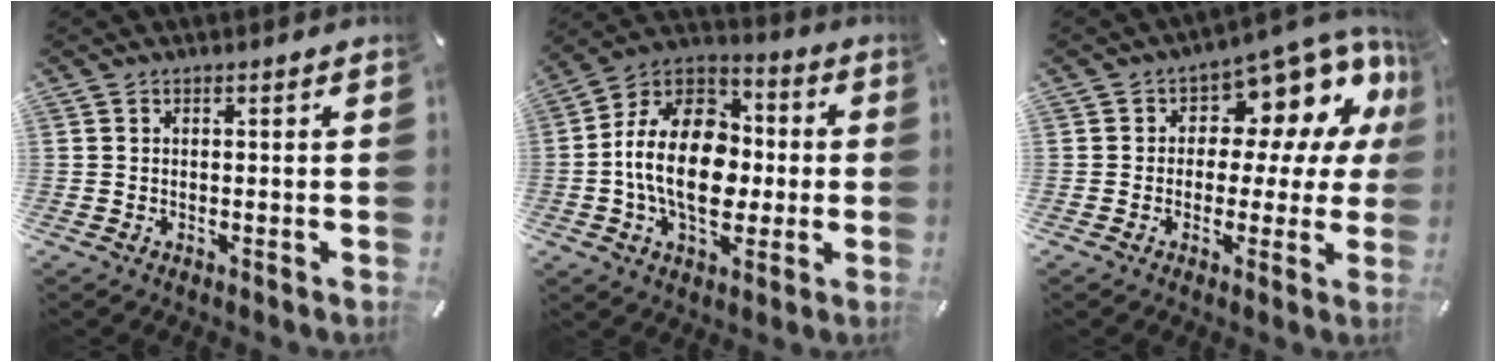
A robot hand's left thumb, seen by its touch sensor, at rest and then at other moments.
{"total": 18.6, "force": [-2.8, 13.1, 13.0], "torque": [-0.263, 0.016, -0.054]}
{"total": 9.7, "force": [5.2, 5.7, 5.9], "torque": [-0.079, -0.058, 0.090]}